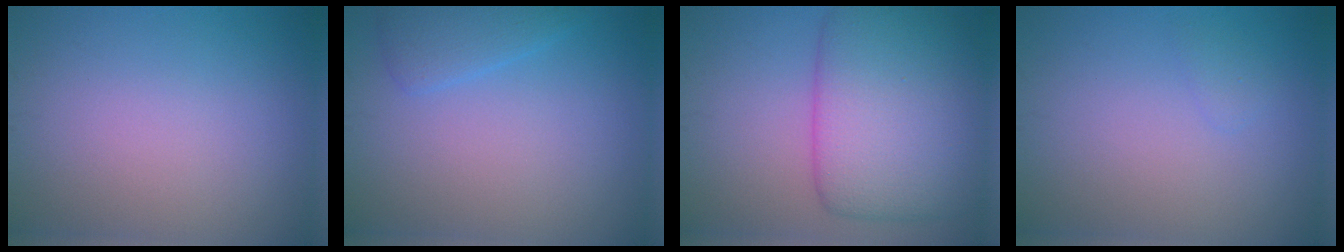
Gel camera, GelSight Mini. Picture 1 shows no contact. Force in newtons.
{"total": 2.2, "press": 2.1, "slide": 0.2}
{"total": 9.0, "press": 9.0, "slide": 0.4}
{"total": 0.7, "press": 0.7, "slide": 0.0}